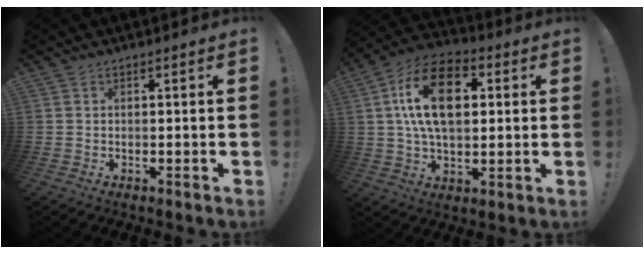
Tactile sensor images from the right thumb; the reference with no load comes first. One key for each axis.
{"total": 19.1, "fx": 4.0, "fy": 11.6, "fz": 14.6, "tx": -0.255, "ty": 0.004, "tz": 0.063}